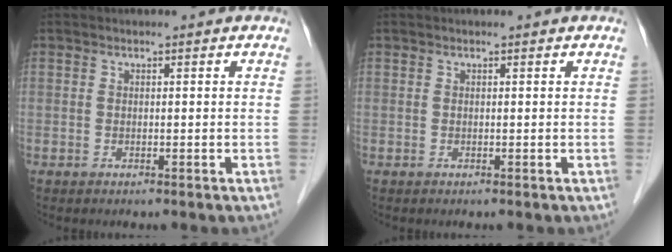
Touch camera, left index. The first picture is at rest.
{"total": 0.0}